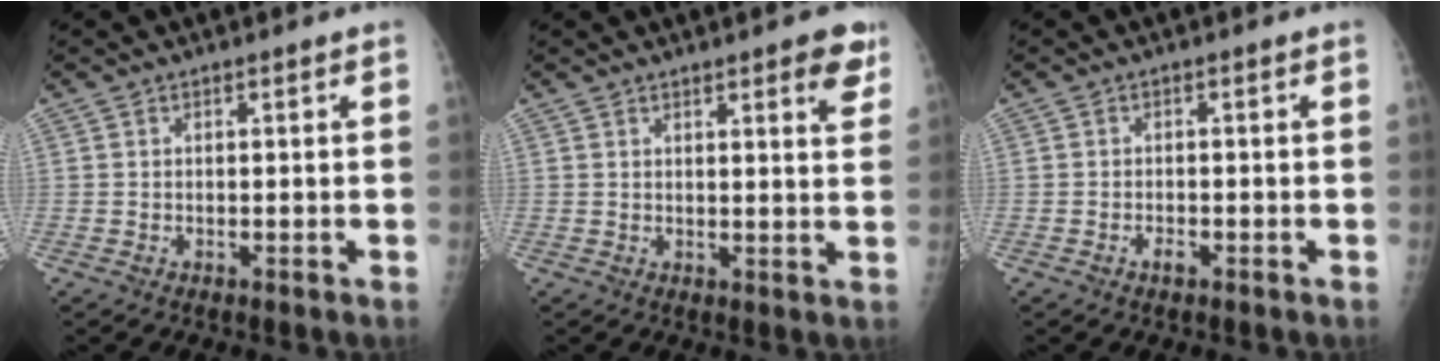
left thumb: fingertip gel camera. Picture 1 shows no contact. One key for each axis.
{"total": 5.6, "fx": 3.3, "fy": 1.4, "fz": 4.3, "tx": -0.039, "ty": -0.014, "tz": 0.035}
{"total": 1.5, "fx": -0.9, "fy": 0.8, "fz": 0.9, "tx": -0.014, "ty": 0.005, "tz": -0.016}